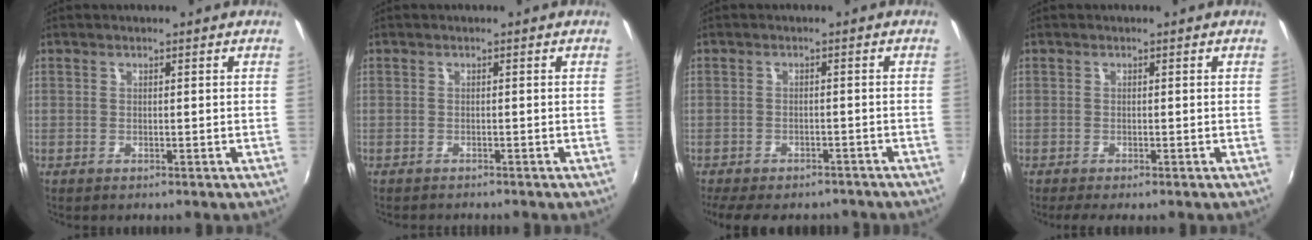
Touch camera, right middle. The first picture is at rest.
{"total": 1.7, "force": [-1.7, 0.1, 0.4], "torque": [-0.015, -0.010, -0.025]}
{"total": 12.0, "force": [-9.7, 4.4, 5.5], "torque": [-0.122, -0.025, -0.136]}
{"total": 1.6, "force": [-1.3, 0.1, 0.8], "torque": [-0.021, -0.007, -0.024]}